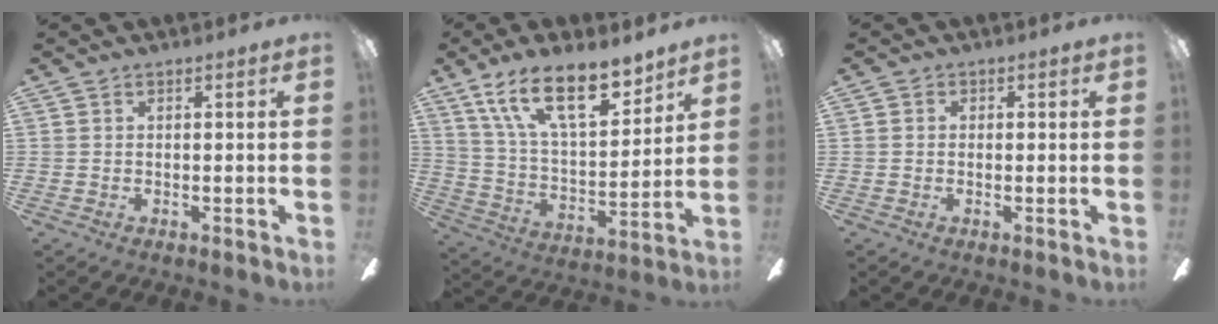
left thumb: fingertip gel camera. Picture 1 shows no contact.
{"total": 19.3, "force": [13.2, 7.9, 11.8], "torque": [-0.207, -0.068, 0.231]}
{"total": 1.0, "force": [-0.2, 0.9, 0.5], "torque": [-0.009, 0.006, -0.005]}